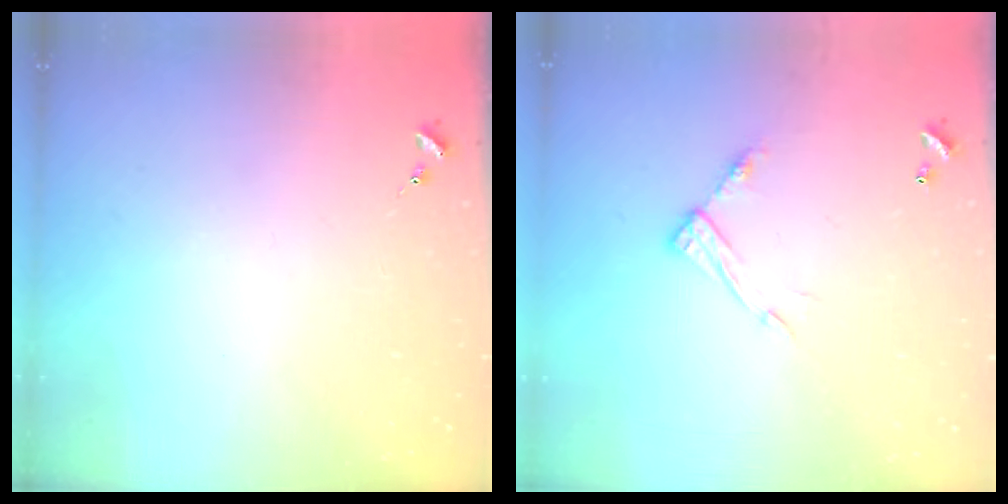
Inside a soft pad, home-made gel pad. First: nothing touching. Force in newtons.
{"total": 9.4, "press": 9.4, "slide": 0.5}